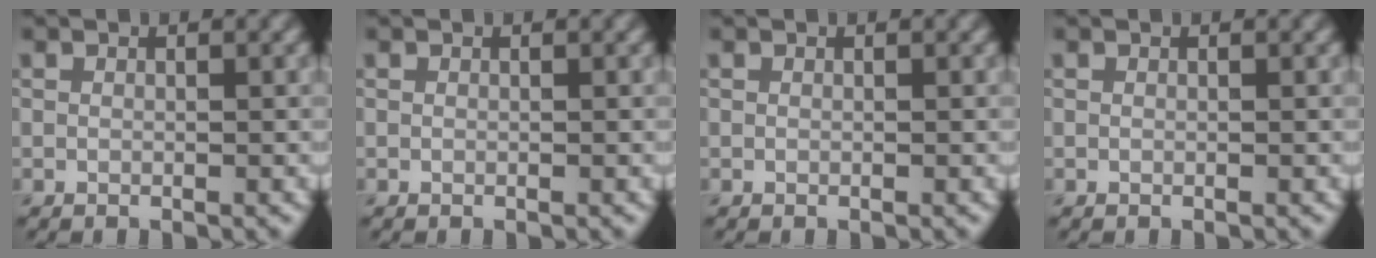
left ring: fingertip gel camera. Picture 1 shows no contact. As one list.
[{"total": 0.0}, {"total": 0.0}, {"total": 0.0}]